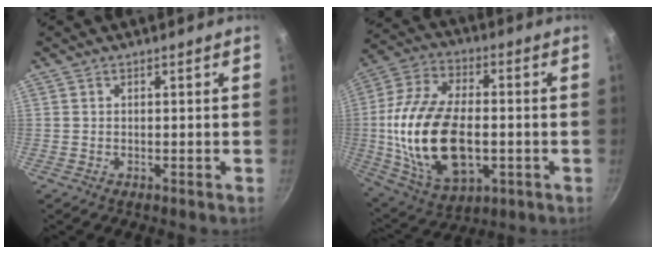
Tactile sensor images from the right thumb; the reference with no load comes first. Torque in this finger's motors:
{"motor_torque": [-0.44, 1.92, 2.23, -0.53, 0.64]}